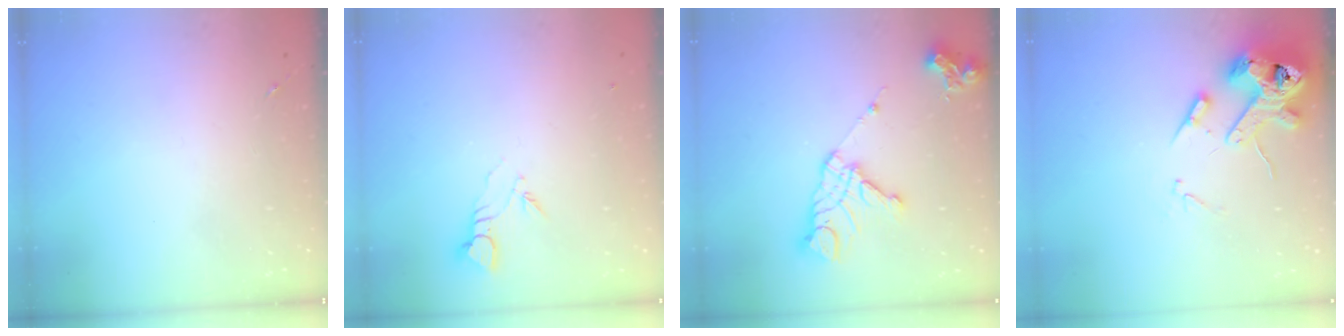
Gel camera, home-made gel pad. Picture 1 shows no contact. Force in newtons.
{"total": 3.5, "press": 3.5, "slide": 0.2}
{"total": 14.9, "press": 14.8, "slide": 1.6}
{"total": 15.6, "press": 15.4, "slide": 2.3}